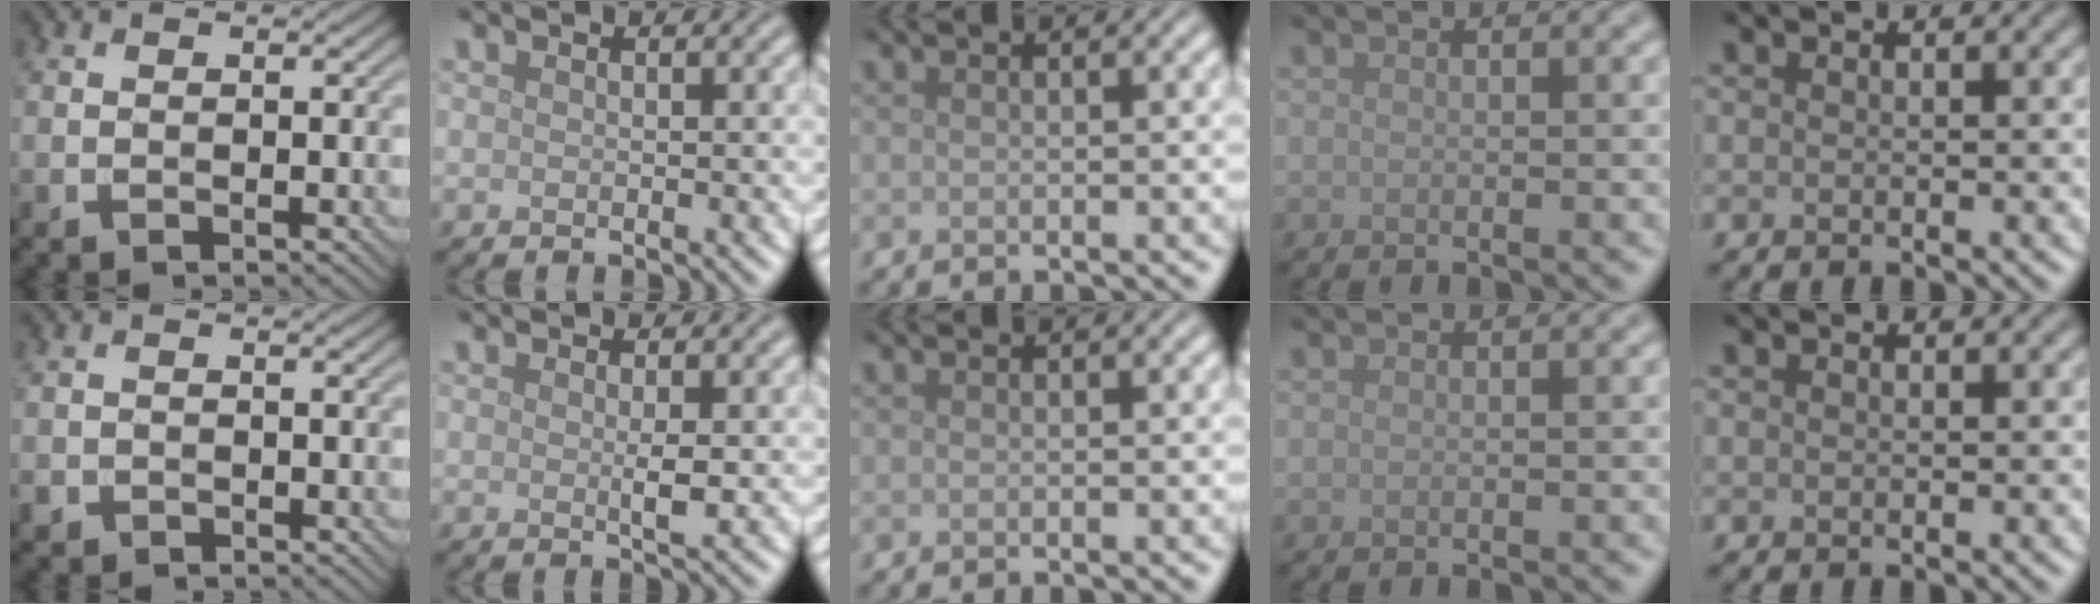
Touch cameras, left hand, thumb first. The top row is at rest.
{"thumb": {"total": 1.5, "force": [-0.8, 1.2, 0.4], "torque": [-0.008, -0.007, -0.019]}, "index": {"total": 1.4, "force": [0.1, 0.1, 1.4], "torque": [-0.025, -0.002, 0.000]}}